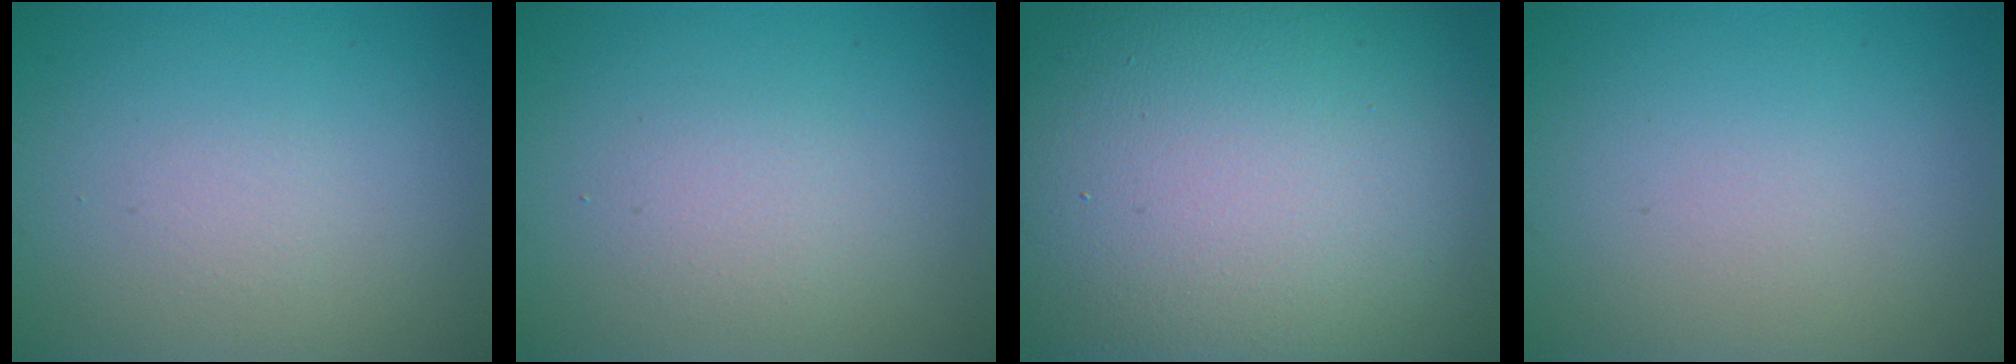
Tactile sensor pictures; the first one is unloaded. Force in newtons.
{"total": 1.6, "press": 1.6, "slide": 0.1}
{"total": 21.2, "press": 21.2, "slide": 1.4}
{"total": 0.0}